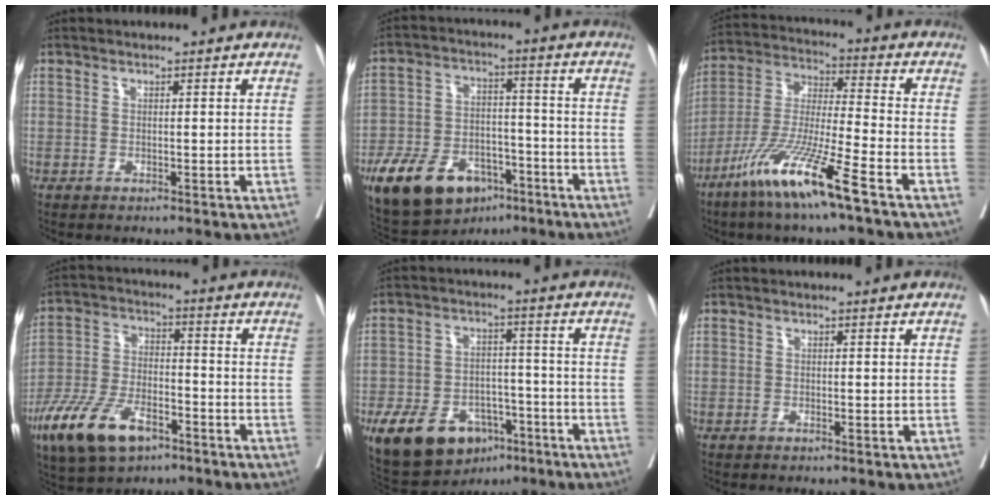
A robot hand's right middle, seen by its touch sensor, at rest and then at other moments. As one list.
[{"total": 14.9, "force": [-9.0, 8.0, 8.8], "torque": [-0.157, 0.006, -0.149]}, {"total": 14.2, "force": [-8.5, -0.4, 11.3], "torque": [-0.235, -0.038, -0.171]}, {"total": 12.3, "force": [-7.1, 5.2, 8.5], "torque": [-0.177, -0.007, -0.131]}, {"total": 14.0, "force": [-8.0, 8.3, 7.9], "torque": [-0.134, 0.011, -0.125]}, {"total": 0.0}]